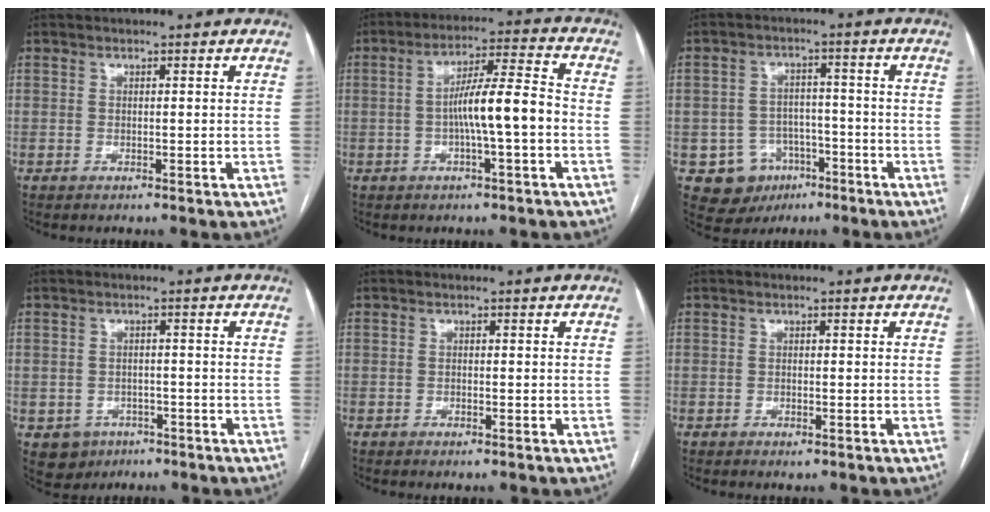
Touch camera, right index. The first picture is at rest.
{"total": 9.0, "force": [-1.6, 0.4, 8.8], "torque": [-0.154, 0.019, -0.031]}
{"total": 8.1, "force": [-3.5, 7.1, 1.8], "torque": [-0.028, 0.013, -0.043]}
{"total": 4.5, "force": [-2.2, 3.8, 0.8], "torque": [-0.007, 0.007, -0.026]}
{"total": 0.7, "force": [-0.5, 0.2, 0.5], "torque": [-0.006, 0.000, -0.006]}
{"total": 0.9, "force": [-0.5, 0.3, 0.6], "torque": [-0.007, -0.001, -0.005]}